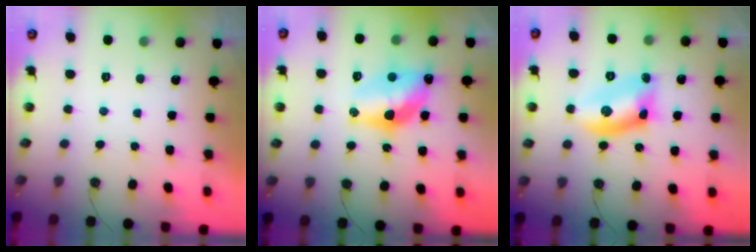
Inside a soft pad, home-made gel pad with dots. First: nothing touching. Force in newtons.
{"total": 11.4, "press": 11.4, "slide": 0.6}
{"total": 10.3, "press": 10.3, "slide": 0.2}